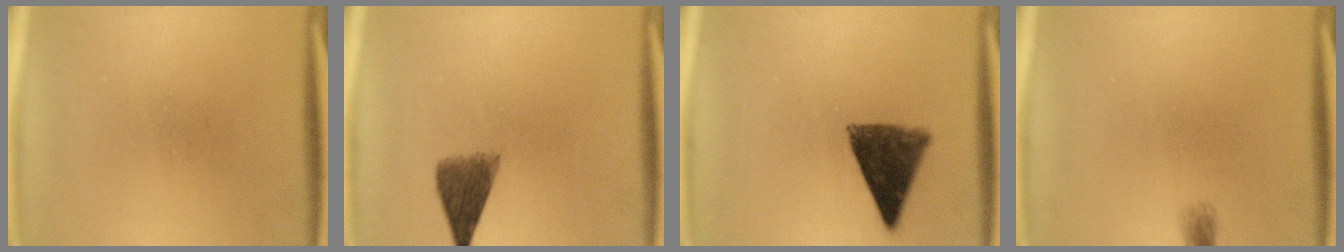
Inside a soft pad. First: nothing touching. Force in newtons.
{"total": 5.2}
{"total": 10.0}
{"total": 1.4}